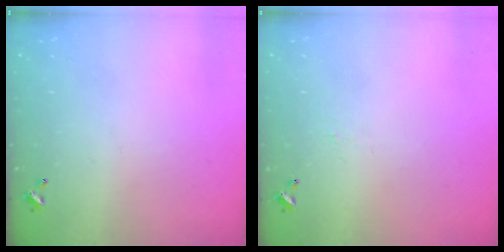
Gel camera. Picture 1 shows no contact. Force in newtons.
{"total": 0.8, "press": 0.7, "slide": 0.5}